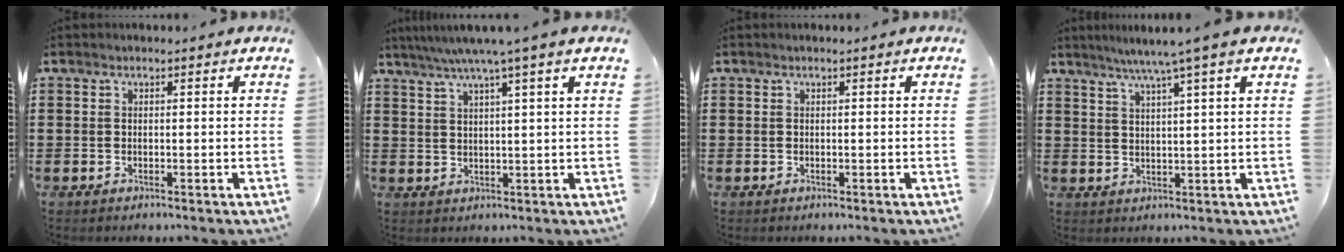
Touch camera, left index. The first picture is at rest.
{"total": 4.8, "force": [3.3, -1.0, 3.3], "torque": [-0.072, -0.007, 0.053]}
{"total": 0.0}
{"total": 5.1, "force": [3.5, -0.9, 3.5], "torque": [-0.076, -0.009, 0.058]}